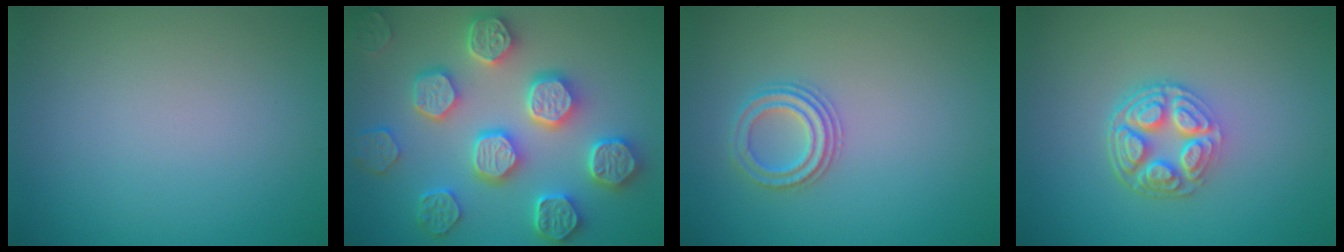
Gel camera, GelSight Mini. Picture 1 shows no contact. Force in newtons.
{"total": 7.4, "press": 6.6, "slide": 3.4}
{"total": 2.2, "press": 2.1, "slide": 0.7}
{"total": 5.0, "press": 3.7, "slide": 3.3}